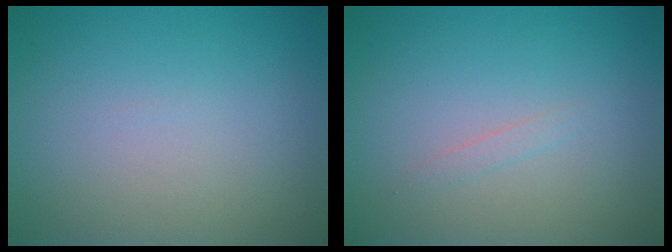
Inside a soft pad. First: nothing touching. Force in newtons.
{"total": 0.6, "press": 0.6, "slide": 0.0}